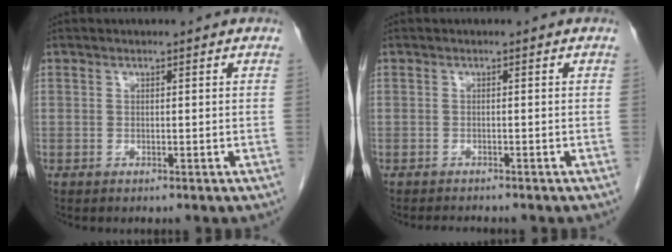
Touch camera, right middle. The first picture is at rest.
{"total": 1.9, "force": [-1.8, 0.2, 0.5], "torque": [-0.009, -0.006, -0.025]}